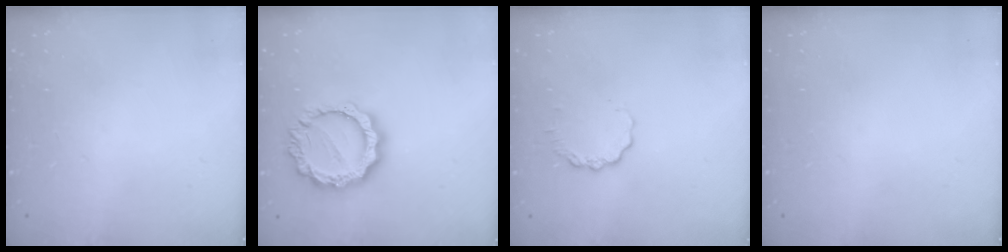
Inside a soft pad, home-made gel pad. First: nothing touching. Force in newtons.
{"total": 13.1, "press": 13.1, "slide": 1.1}
{"total": 3.8, "press": 3.7, "slide": 0.3}
{"total": 0.0}